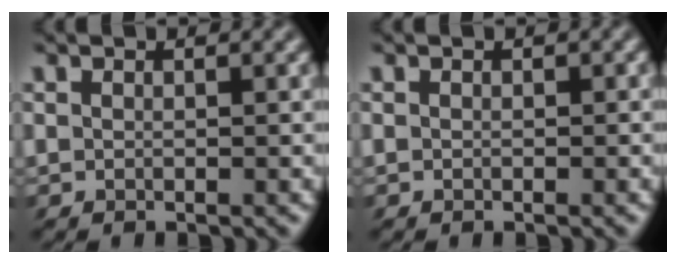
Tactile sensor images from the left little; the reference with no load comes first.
{"total": 0.9, "force": [-0.2, 0.8, 0.3], "torque": [-0.007, -0.002, -0.001]}